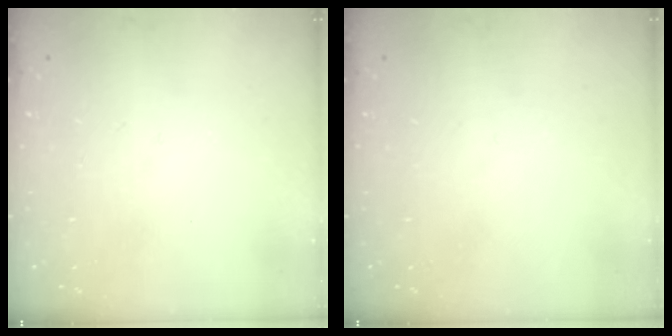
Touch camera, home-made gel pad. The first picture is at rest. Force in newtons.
{"total": 0.0}